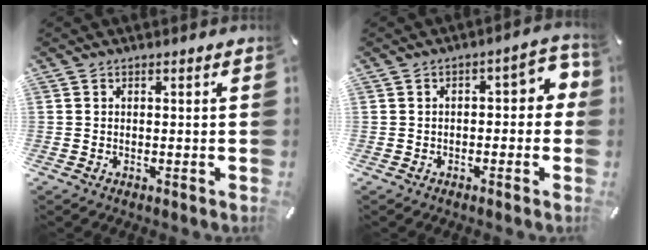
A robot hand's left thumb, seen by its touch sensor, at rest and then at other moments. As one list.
[{"total": 6.3, "force": [-0.1, 3.3, 5.4], "torque": [-0.076, 0.009, -0.010]}]